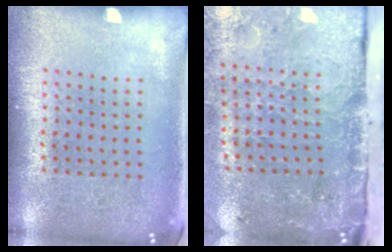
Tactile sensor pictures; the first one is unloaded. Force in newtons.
{"total": 4.9, "press": 3.6, "slide": 3.3}